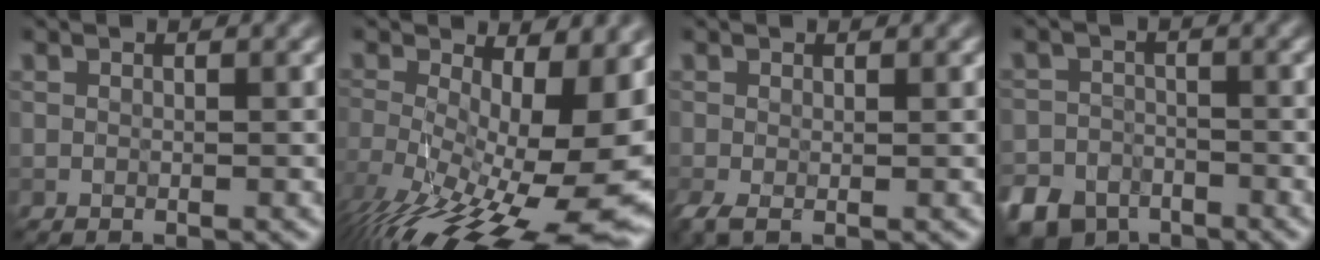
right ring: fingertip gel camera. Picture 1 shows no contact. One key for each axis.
{"total": 17.0, "fx": -3.9, "fy": 7.5, "fz": 14.7, "tx": -0.231, "ty": -0.033, "tz": -0.040}
{"total": 1.1, "fx": -0.3, "fy": 0.3, "fz": 1.0, "tx": -0.026, "ty": -0.009, "tz": -0.007}
{"total": 7.0, "fx": -5.0, "fy": 4.6, "fz": 1.7, "tx": -0.023, "ty": -0.019, "tz": -0.085}